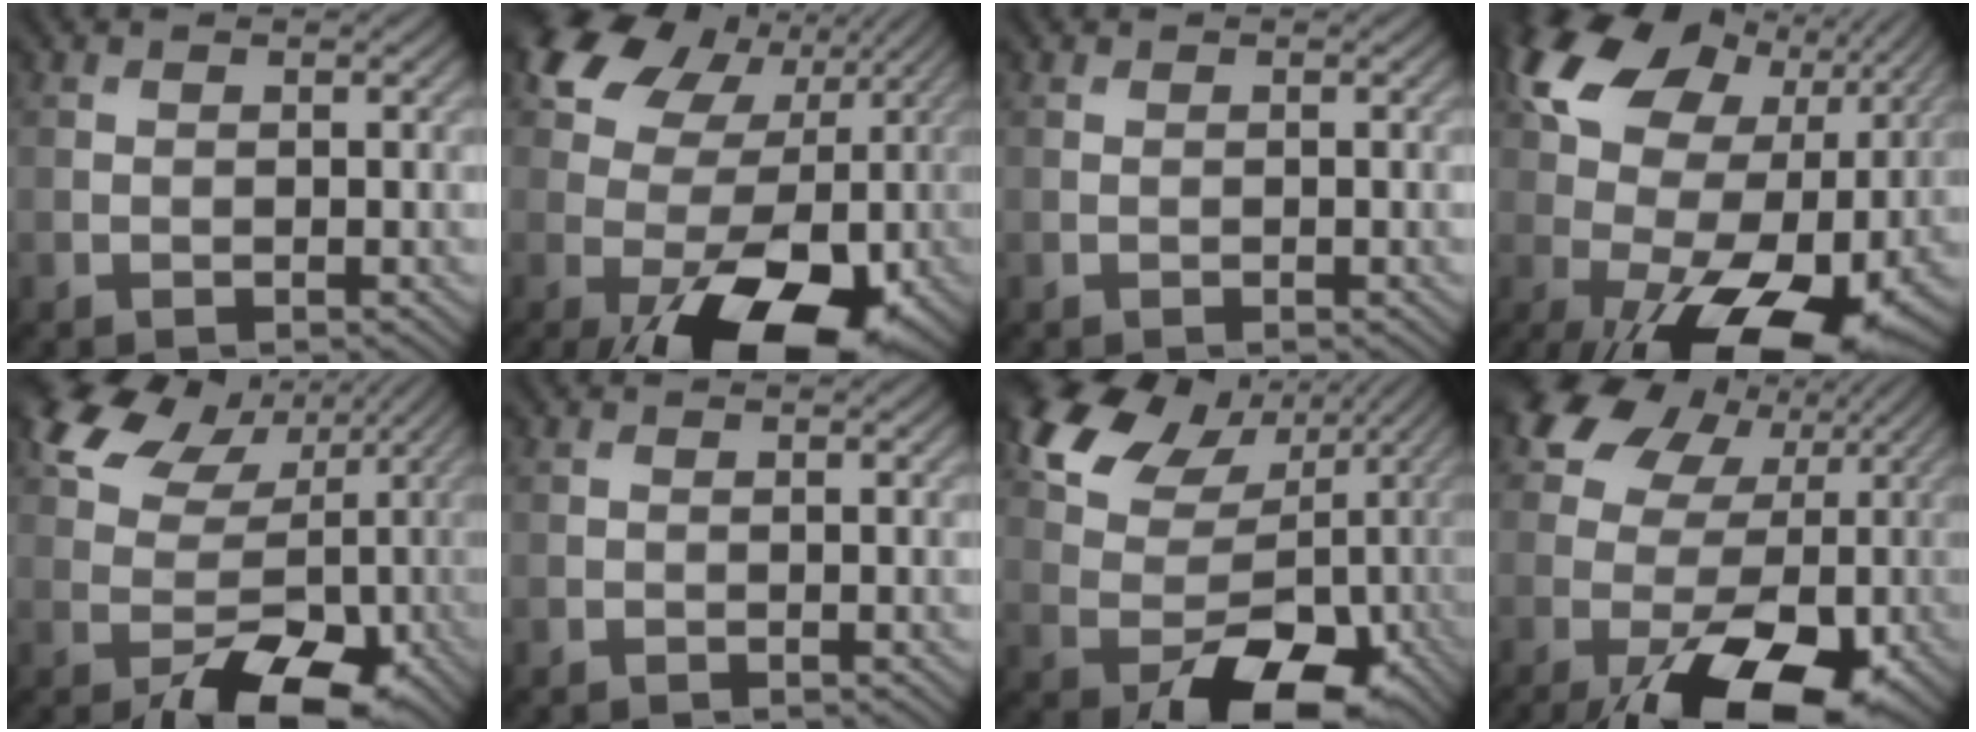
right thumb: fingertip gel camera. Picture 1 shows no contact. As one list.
[{"total": 17.9, "force": [-0.9, 12.0, 13.2], "torque": [-0.211, -0.020, 0.027]}, {"total": 0.0}, {"total": 19.4, "force": [2.5, 12.0, 15.0], "torque": [-0.267, 0.011, 0.048]}, {"total": 12.6, "force": [-0.9, 8.7, 9.1], "torque": [-0.147, -0.003, 0.014]}, {"total": 0.0}, {"total": 14.9, "force": [0.7, 10.9, 10.1], "torque": [-0.156, -0.005, 0.051]}, {"total": 18.1, "force": [-2.9, 12.5, 12.8], "torque": [-0.221, -0.024, -0.016]}]